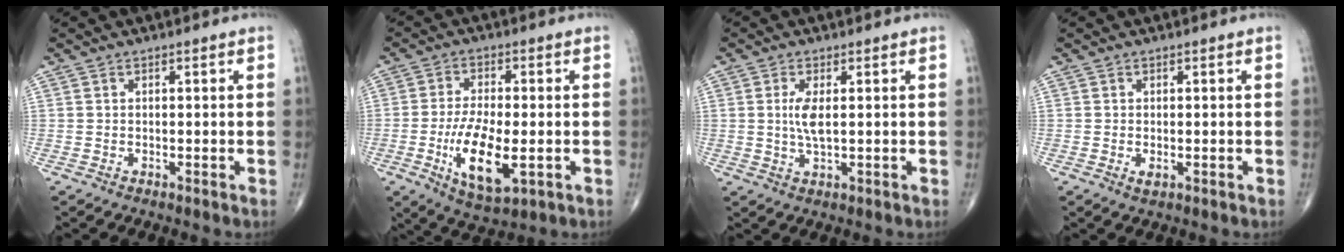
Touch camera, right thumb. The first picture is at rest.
{"total": 12.0, "force": [-2.9, 4.8, 10.6], "torque": [-0.189, -0.008, -0.044]}
{"total": 3.9, "force": [0.6, 1.2, 3.7], "torque": [-0.084, -0.006, 0.014]}
{"total": 1.2, "force": [-0.3, 0.6, 1.0], "torque": [-0.015, -0.004, -0.004]}